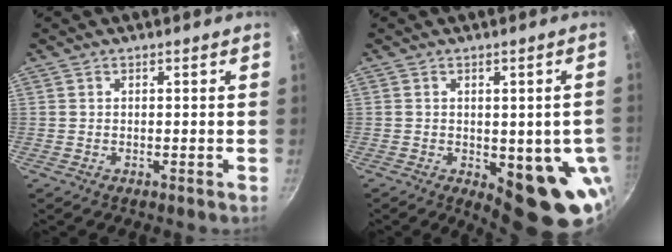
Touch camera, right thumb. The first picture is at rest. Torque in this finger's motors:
{"motor_torque": [2.87, 2.13, 2.01, -0.76, 0.48]}